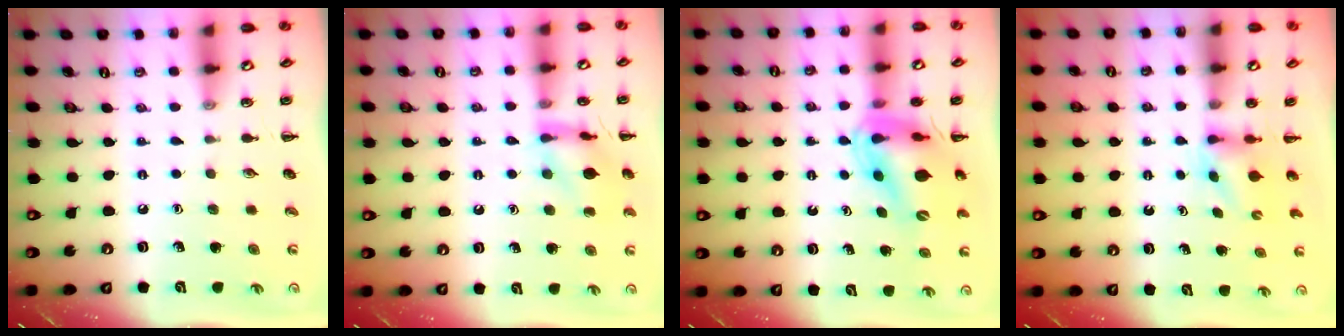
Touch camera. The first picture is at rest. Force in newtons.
{"total": 12.3, "press": 12.2, "slide": 0.9}
{"total": 14.0, "press": 13.5, "slide": 4.0}
{"total": 2.7, "press": 2.5, "slide": 1.0}